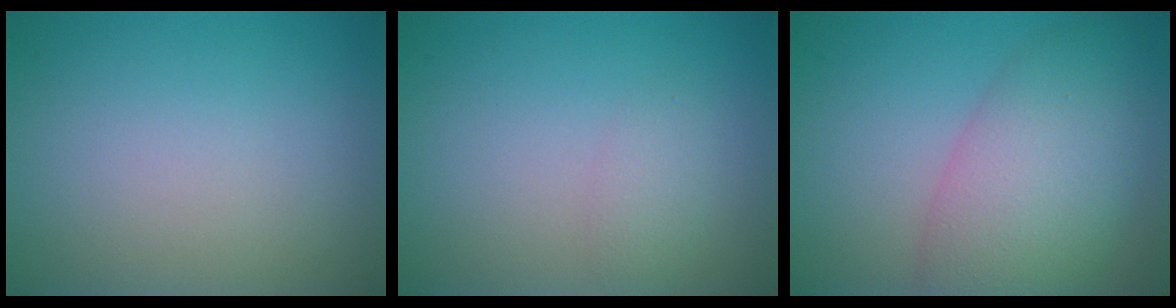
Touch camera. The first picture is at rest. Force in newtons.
{"total": 1.4, "press": 1.4, "slide": 0.0}
{"total": 7.7, "press": 7.7, "slide": 0.1}